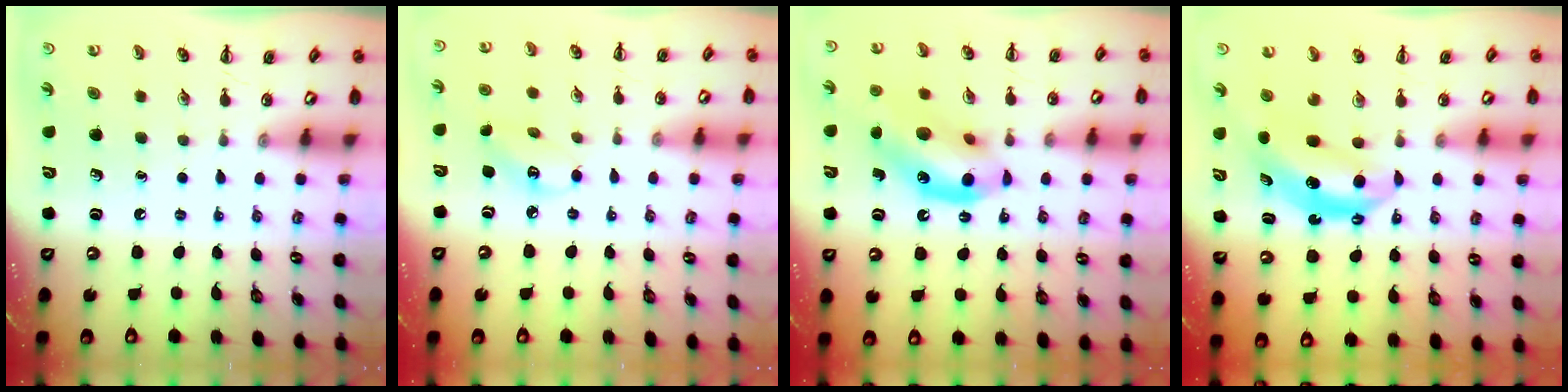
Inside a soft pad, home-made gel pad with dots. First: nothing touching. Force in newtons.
{"total": 3.8, "press": 3.8, "slide": 0.4}
{"total": 13.7, "press": 13.2, "slide": 3.8}
{"total": 6.1, "press": 6.1, "slide": 0.6}